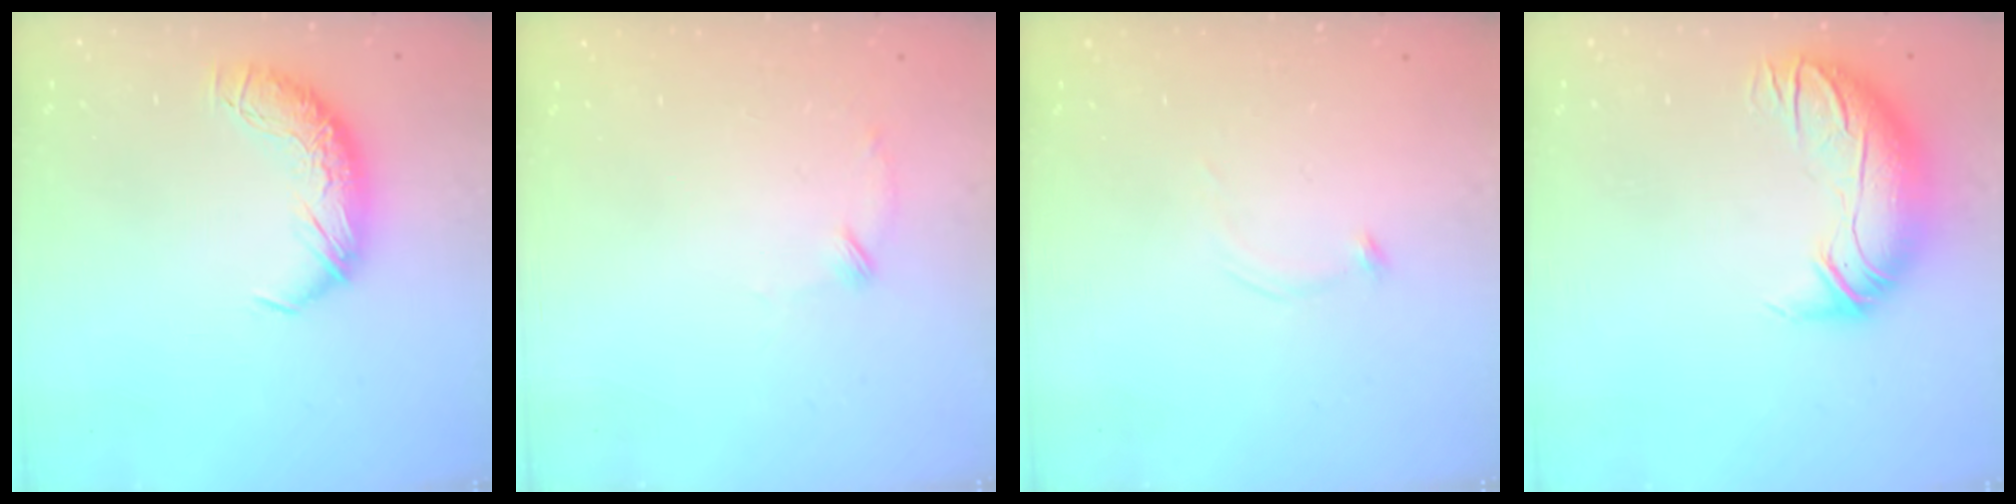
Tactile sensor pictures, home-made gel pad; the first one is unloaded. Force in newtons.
{"total": 6.8, "press": 6.7, "slide": 0.9}
{"total": 9.9, "press": 9.9, "slide": 0.1}
{"total": 3.0, "press": 0.4, "slide": 2.9}